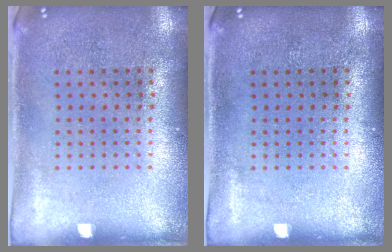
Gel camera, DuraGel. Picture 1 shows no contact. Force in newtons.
{"total": 0.0}